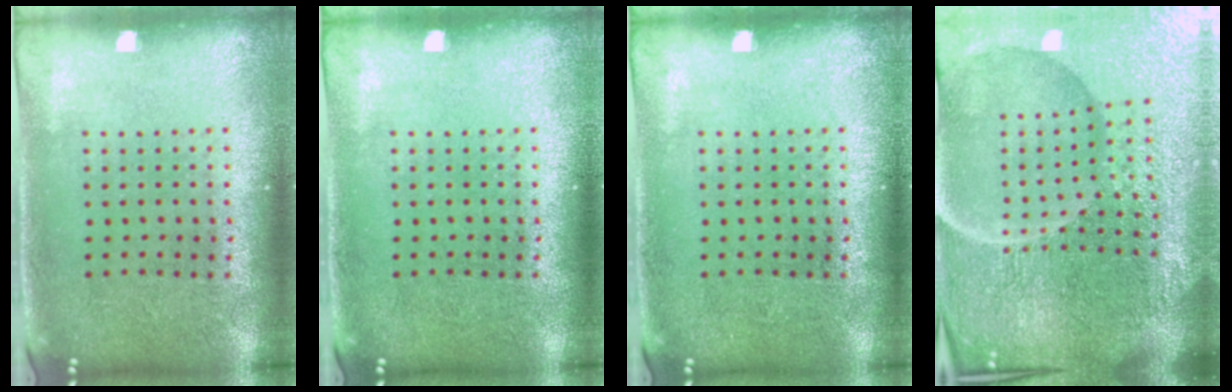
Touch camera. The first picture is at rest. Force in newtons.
{"total": 0.0}
{"total": 0.0}
{"total": 7.2, "press": 6.3, "slide": 3.5}